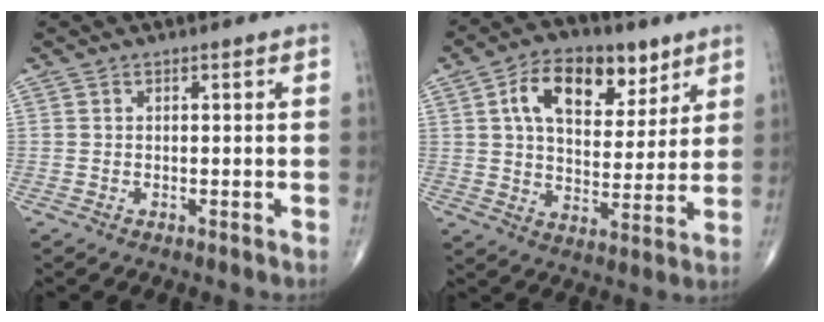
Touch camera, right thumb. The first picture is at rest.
{"total": 15.2, "force": [6.9, 8.9, 10.3], "torque": [-0.128, -0.016, 0.117]}